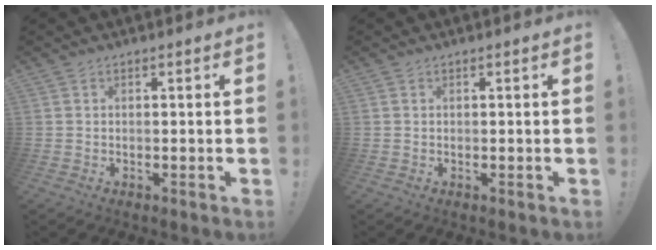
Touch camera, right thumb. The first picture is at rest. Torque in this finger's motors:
{"motor_torque": [0.12, 0.03, 0.04, 0.14, -0.08]}